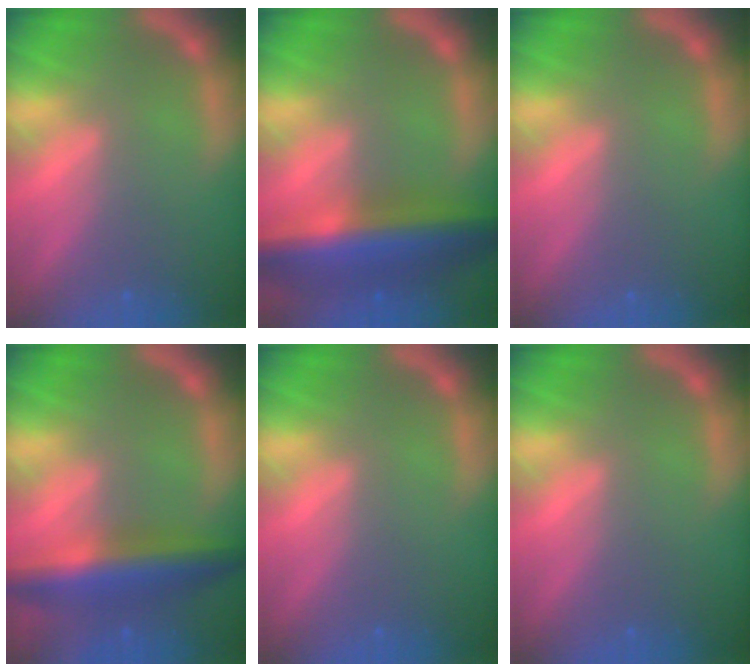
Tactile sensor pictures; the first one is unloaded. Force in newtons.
{"total": 10.0}
{"total": 0.0}
{"total": 7.0}
{"total": 0.0}
{"total": 0.0}